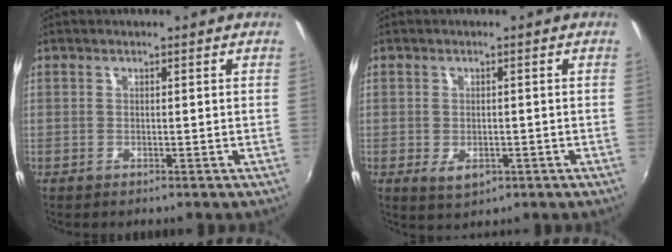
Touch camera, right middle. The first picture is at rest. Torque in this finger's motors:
{"motor_torque": [0.63, -0.54, 0.05, 0.04]}